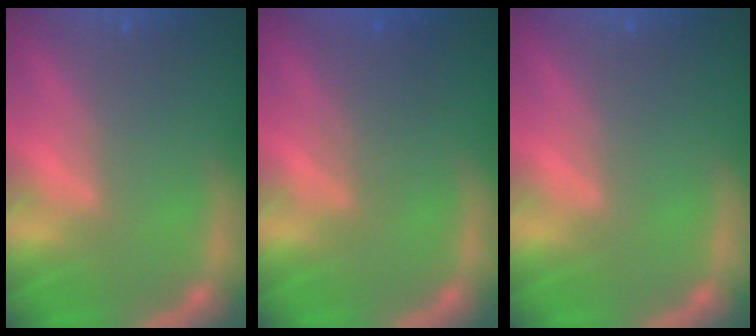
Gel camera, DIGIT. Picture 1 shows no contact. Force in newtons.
{"total": 2.5}
{"total": 0.0}